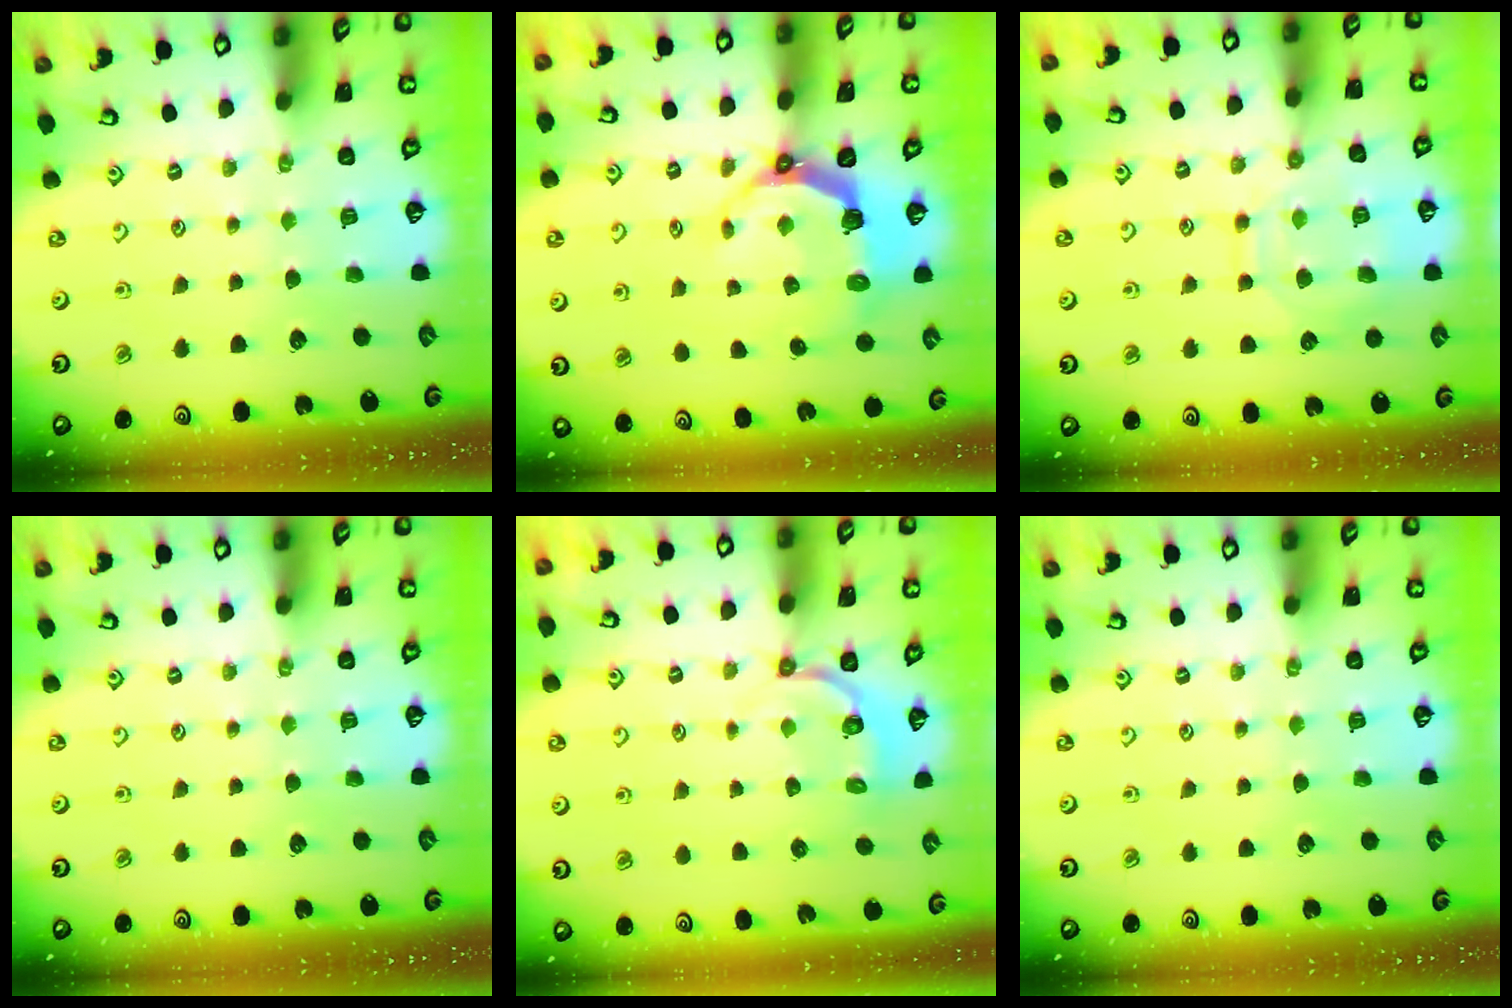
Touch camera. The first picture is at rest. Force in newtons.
{"total": 7.5, "press": 5.8, "slide": 4.7}
{"total": 12.1, "press": 12.0, "slide": 1.0}
{"total": 0.0}
{"total": 4.0, "press": 3.1, "slide": 2.5}
{"total": 0.0}